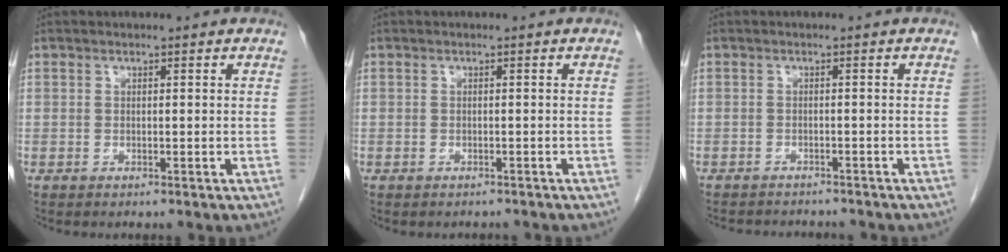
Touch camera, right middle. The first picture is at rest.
{"total": 1.9, "force": [-1.7, 0.7, 0.3], "torque": [-0.011, -0.002, -0.021]}
{"total": 7.5, "force": [-6.9, 2.0, 1.9], "torque": [-0.031, -0.002, -0.088]}